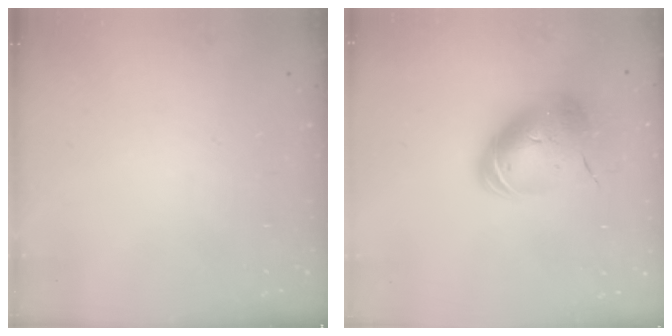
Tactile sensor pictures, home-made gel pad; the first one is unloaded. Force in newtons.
{"total": 14.6, "press": 14.4, "slide": 2.5}